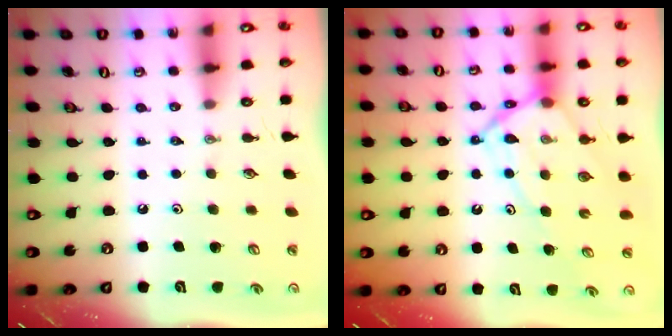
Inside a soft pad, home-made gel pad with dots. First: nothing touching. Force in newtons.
{"total": 11.9, "press": 11.8, "slide": 1.2}